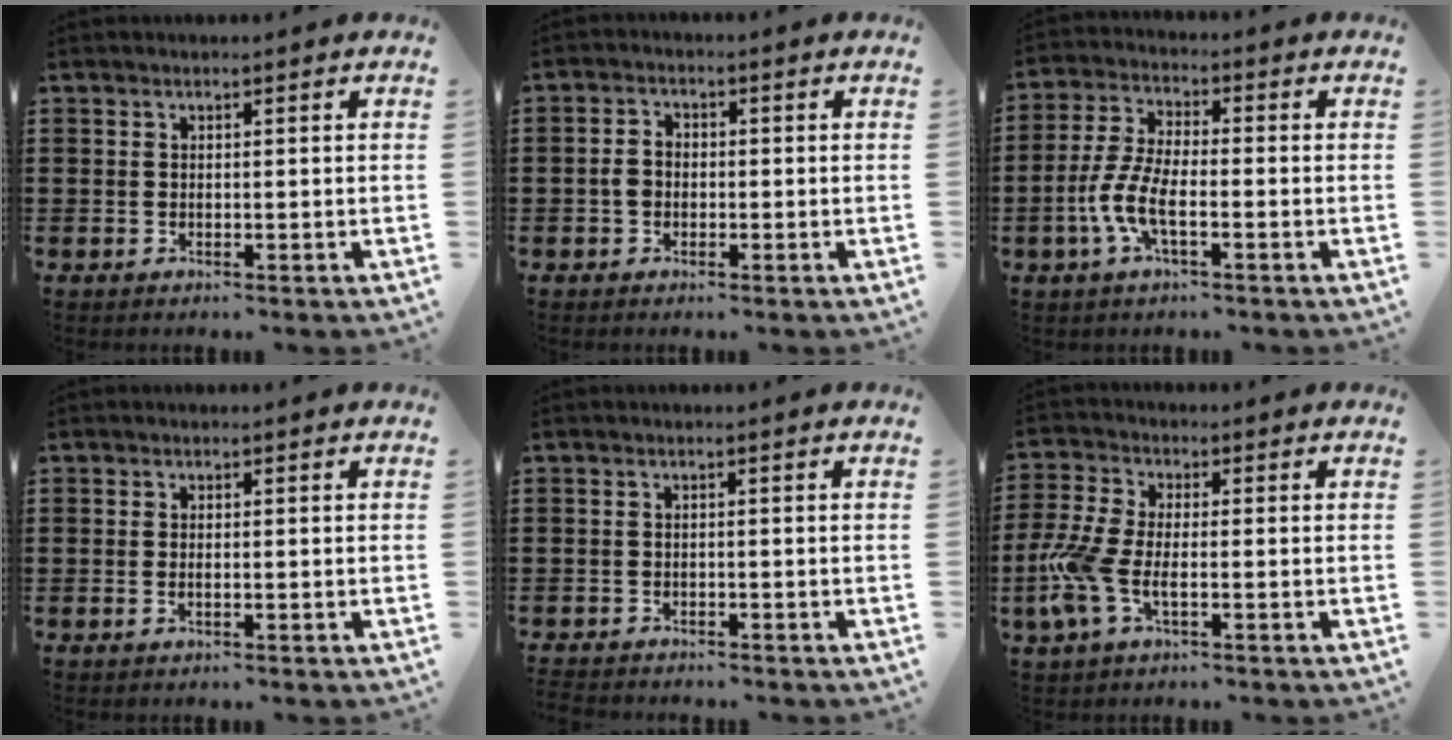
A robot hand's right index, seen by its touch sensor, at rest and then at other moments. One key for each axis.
{"total": 2.4, "fx": -0.6, "fy": 1.8, "fz": 1.5, "tx": -0.038, "ty": 0.002, "tz": -0.015}
{"total": 6.9, "fx": -2.7, "fy": 2.3, "fz": 5.9, "tx": -0.147, "ty": -0.013, "tz": -0.057}
{"total": 0.7, "fx": -0.2, "fy": 0.2, "fz": 0.7, "tx": -0.013, "ty": -0.005, "tz": -0.002}
{"total": 1.1, "fx": -1.1, "fy": 0.1, "fz": -0.1, "tx": -0.002, "ty": 0.002, "tz": -0.025}
{"total": 7.2, "fx": -2.2, "fy": 3.0, "fz": 6.2, "tx": -0.161, "ty": -0.016, "tz": -0.048}